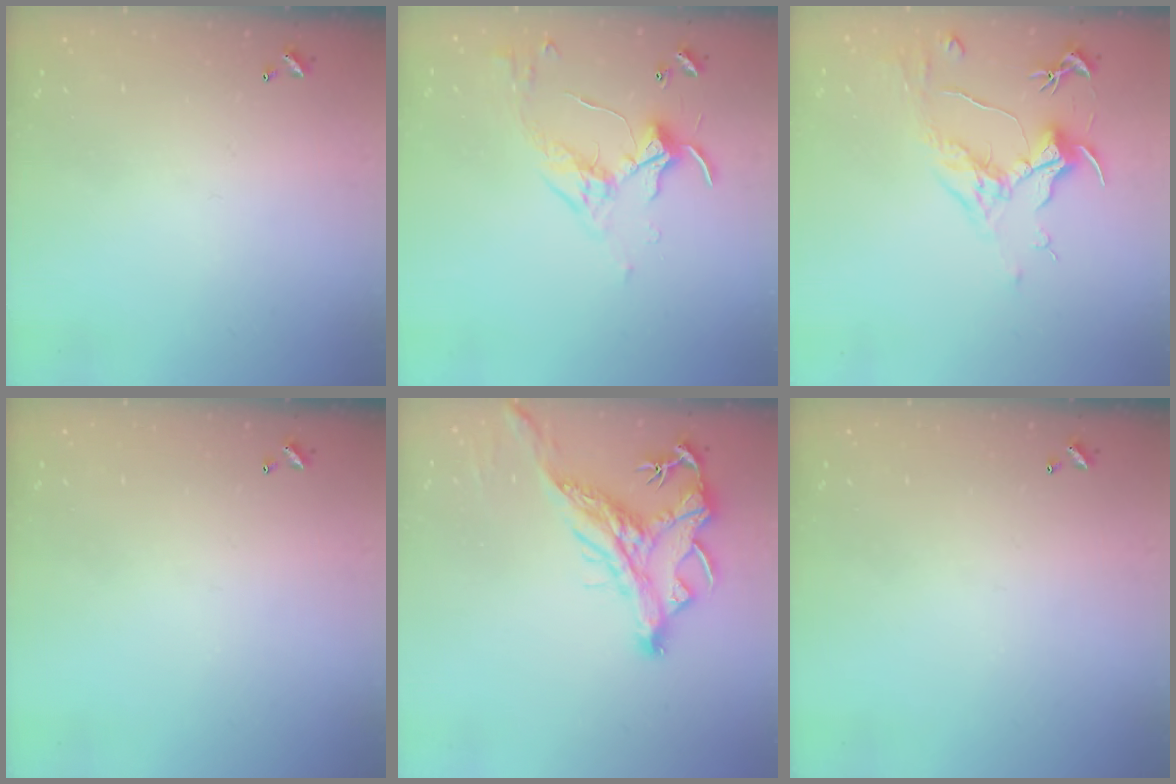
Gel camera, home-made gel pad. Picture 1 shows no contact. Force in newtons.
{"total": 3.3, "press": 3.2, "slide": 0.7}
{"total": 1.5, "press": 1.3, "slide": 0.8}
{"total": 0.0}
{"total": 2.9, "press": 2.5, "slide": 1.4}
{"total": 0.0}